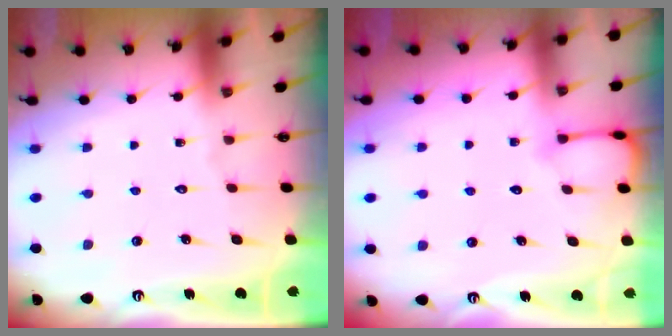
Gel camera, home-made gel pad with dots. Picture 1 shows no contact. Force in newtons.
{"total": 4.5, "press": 4.5, "slide": 0.4}